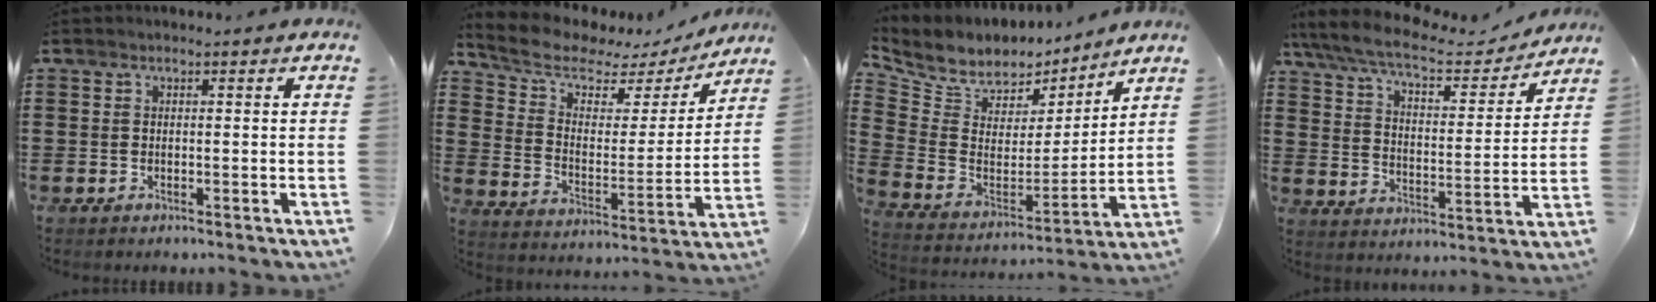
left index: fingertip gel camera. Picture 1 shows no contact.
{"total": 6.9, "force": [5.7, 3.0, 2.5], "torque": [-0.084, -0.033, 0.096]}
{"total": 7.0, "force": [5.9, 3.7, 1.1], "torque": [-0.064, -0.042, 0.106]}
{"total": 8.8, "force": [7.5, 1.3, 4.4], "torque": [-0.114, -0.035, 0.128]}